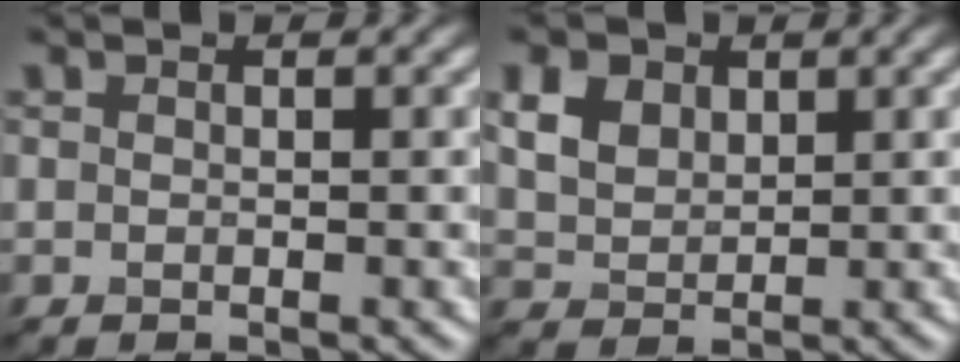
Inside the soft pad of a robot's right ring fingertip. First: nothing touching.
{"total": 2.8, "force": [1.8, 1.9, 1.0], "torque": [-0.057, 0.013, 0.058]}